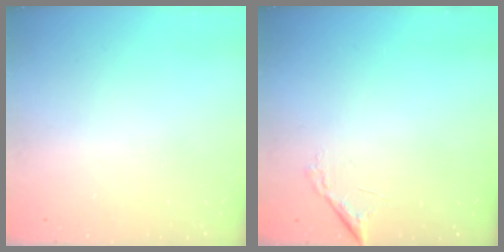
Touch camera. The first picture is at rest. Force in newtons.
{"total": 6.0, "press": 6.0, "slide": 0.2}